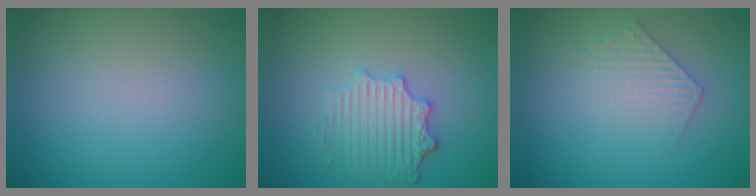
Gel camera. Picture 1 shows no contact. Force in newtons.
{"total": 3.9, "press": 3.2, "slide": 2.3}
{"total": 2.4, "press": 2.4, "slide": 0.3}